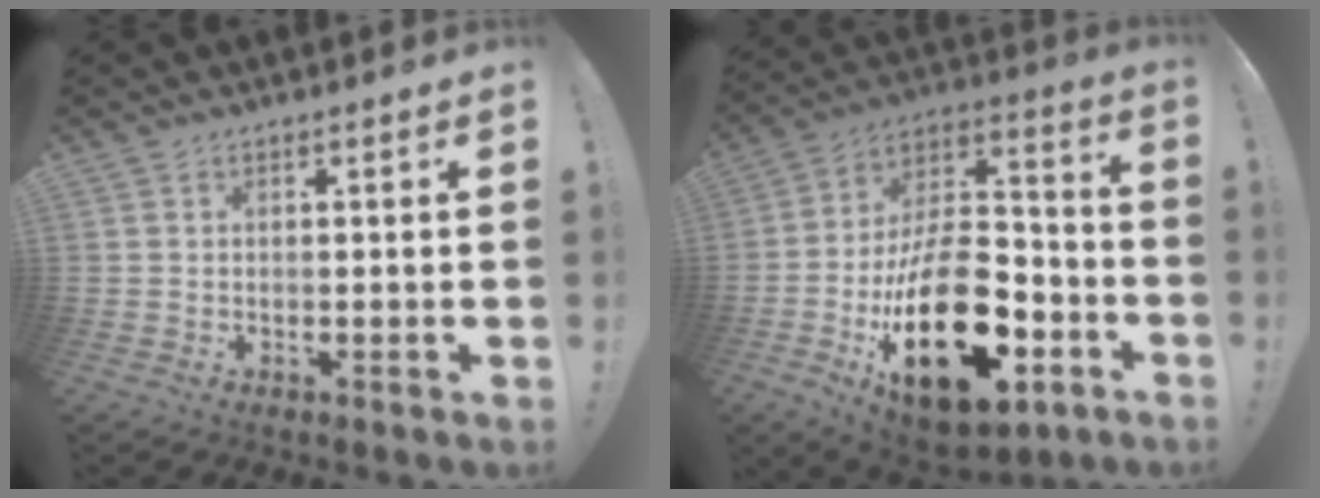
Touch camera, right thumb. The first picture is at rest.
{"total": 29.5, "force": [-10.7, 15.8, 22.5], "torque": [-0.395, 0.065, -0.162]}